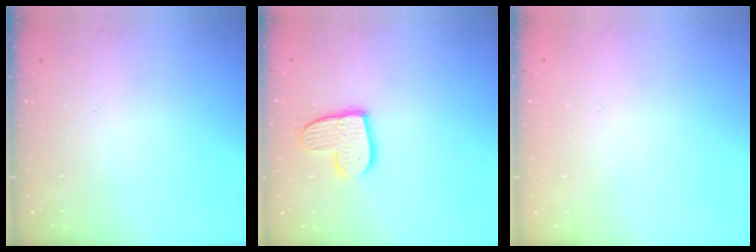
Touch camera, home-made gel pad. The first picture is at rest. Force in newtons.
{"total": 11.5, "press": 11.4, "slide": 0.9}
{"total": 0.0}